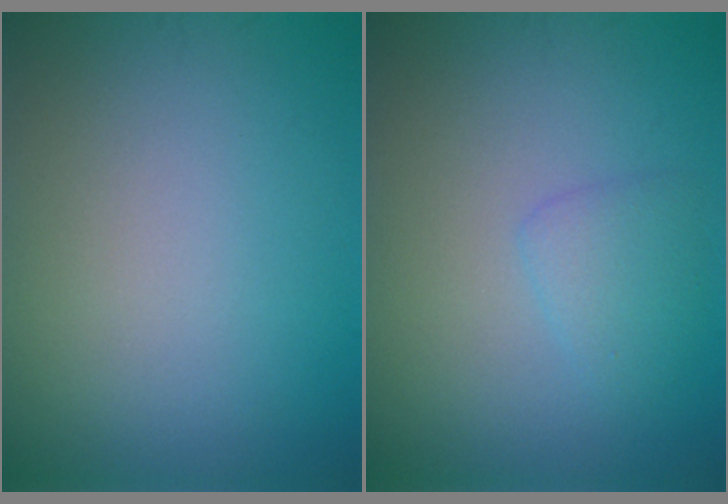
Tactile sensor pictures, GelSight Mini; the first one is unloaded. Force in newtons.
{"total": 1.8, "press": 1.8, "slide": 0.1}